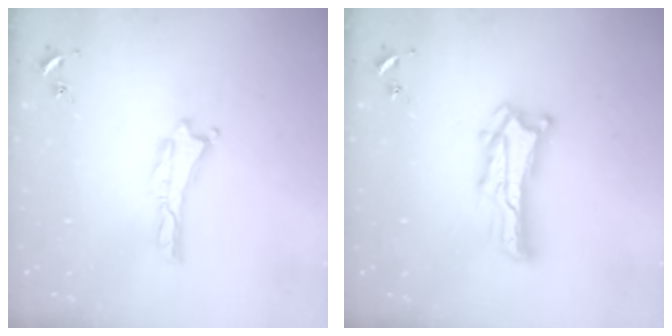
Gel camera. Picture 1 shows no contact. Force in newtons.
{"total": 7.3, "press": 7.3, "slide": 0.7}